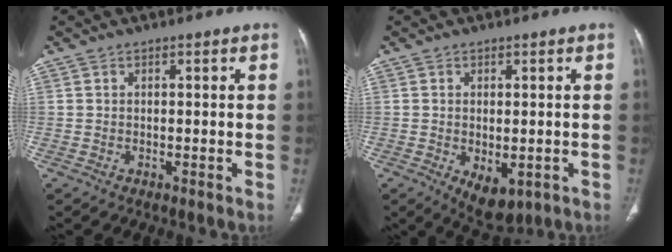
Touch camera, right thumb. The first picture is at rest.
{"total": 6.4, "force": [-1.8, 3.6, 5.0], "torque": [-0.070, -0.008, -0.011]}